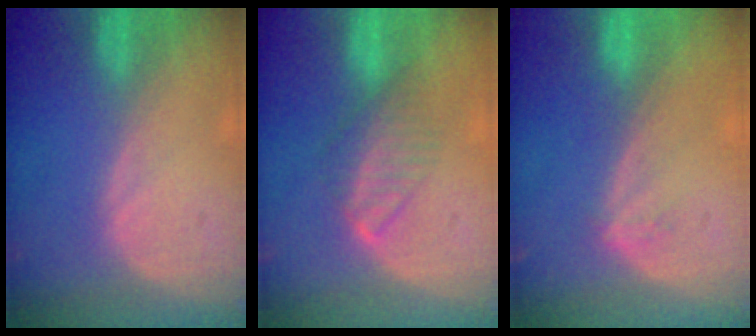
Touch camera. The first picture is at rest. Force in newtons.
{"total": 4.1, "press": 4.1, "slide": 0.8}
{"total": 1.2, "press": 0.8, "slide": 0.8}